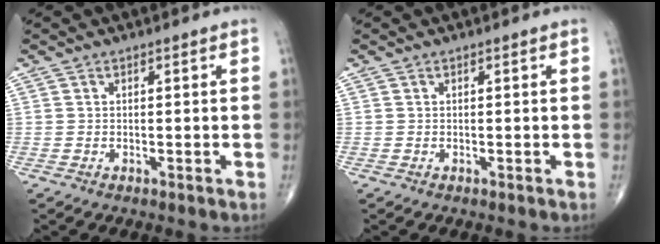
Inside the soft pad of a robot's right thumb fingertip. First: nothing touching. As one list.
[{"total": 0.0}]